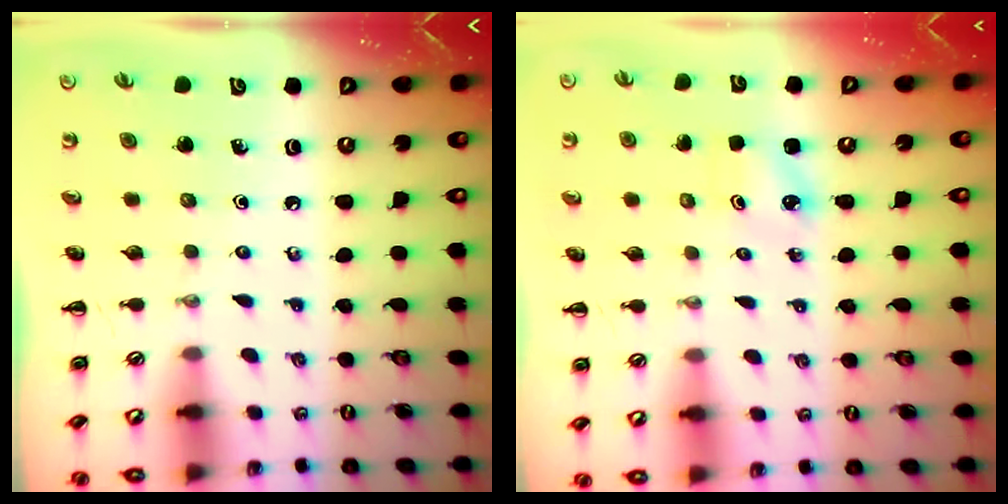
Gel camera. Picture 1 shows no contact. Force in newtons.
{"total": 2.5, "press": 2.4, "slide": 0.8}